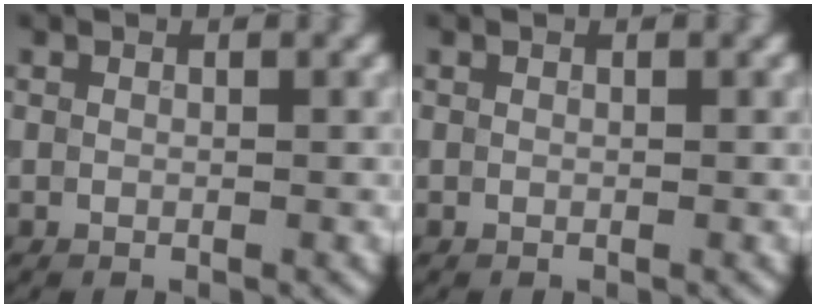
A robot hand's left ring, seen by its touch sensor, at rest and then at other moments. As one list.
[{"total": 0.0}]